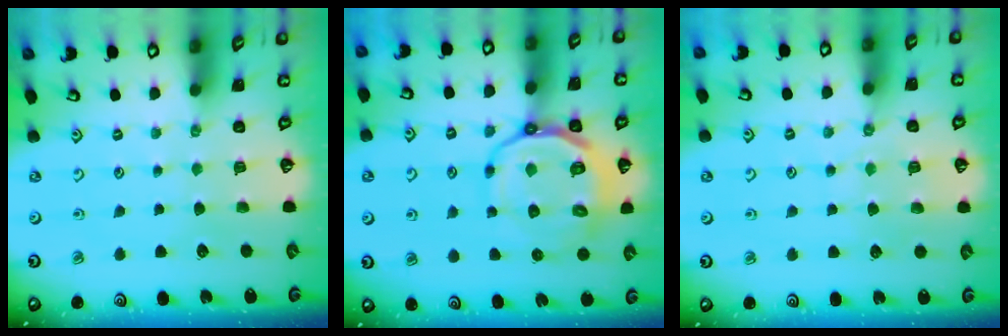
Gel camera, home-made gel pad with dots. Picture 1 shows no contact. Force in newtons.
{"total": 14.9, "press": 14.6, "slide": 2.8}
{"total": 5.3, "press": 5.3, "slide": 0.6}